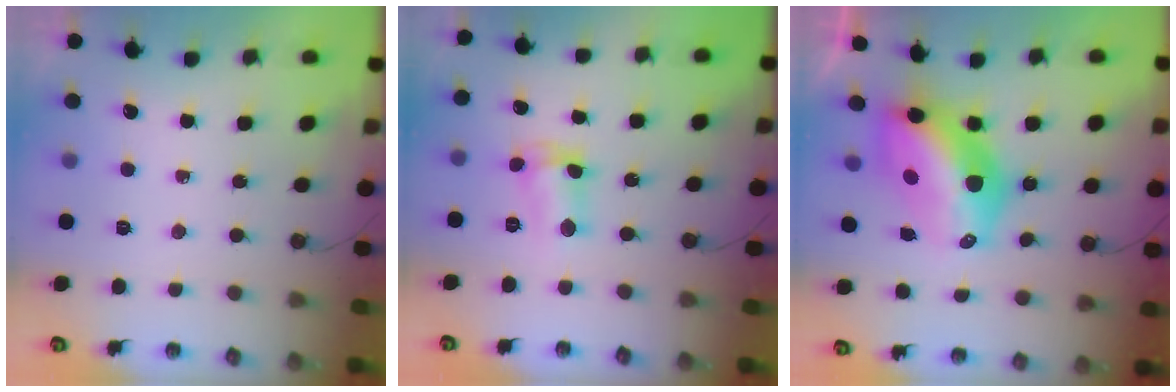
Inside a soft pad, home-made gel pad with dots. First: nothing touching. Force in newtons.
{"total": 4.6, "press": 4.6, "slide": 0.3}
{"total": 15.1, "press": 15.0, "slide": 1.3}